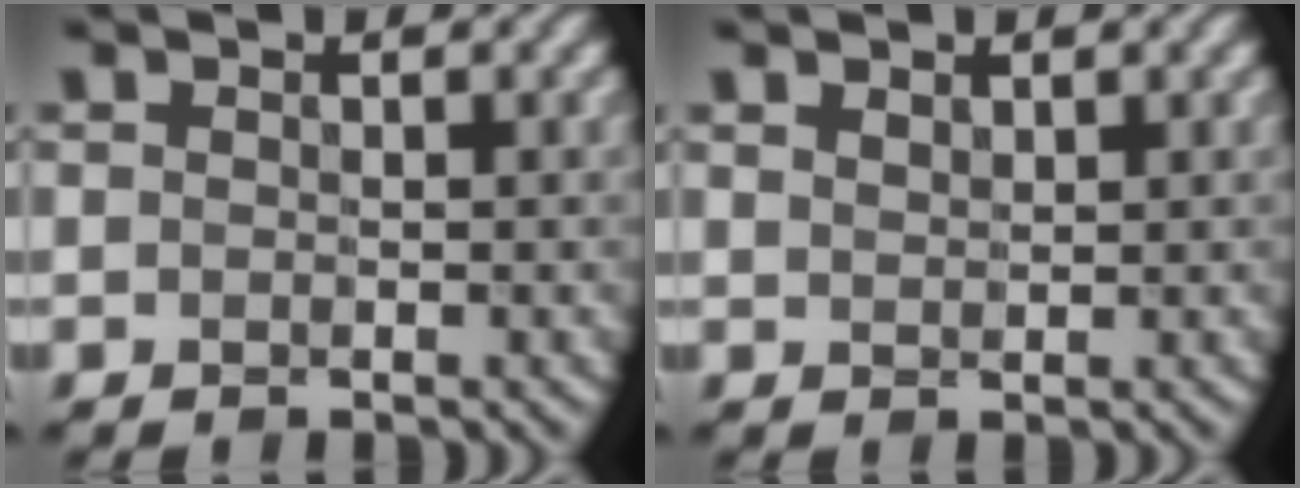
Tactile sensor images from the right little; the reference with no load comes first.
{"total": 1.2, "force": [0.9, 0.6, 0.6], "torque": [-0.009, 0.002, 0.019]}